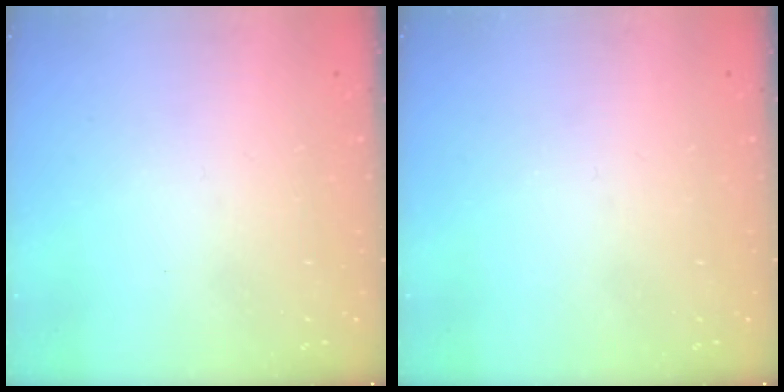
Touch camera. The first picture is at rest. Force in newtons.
{"total": 0.0}